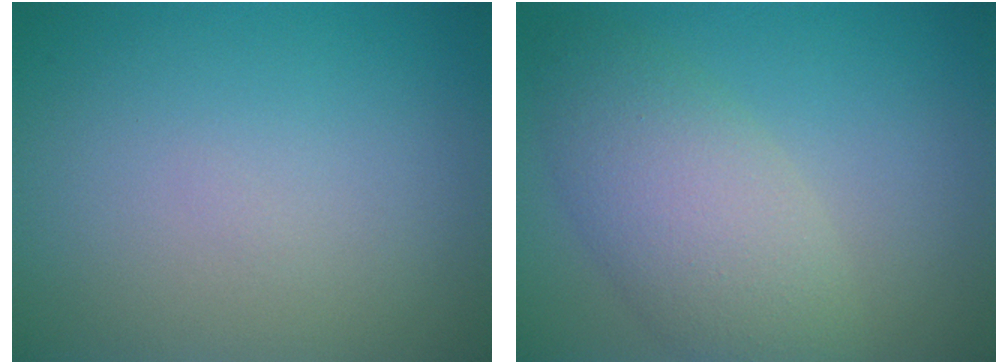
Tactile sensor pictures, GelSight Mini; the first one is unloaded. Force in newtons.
{"total": 5.7, "press": 5.7, "slide": 0.3}